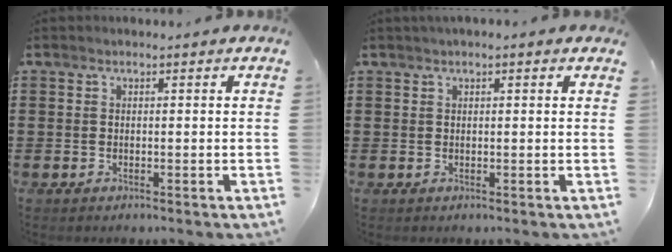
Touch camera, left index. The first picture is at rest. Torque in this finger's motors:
{"motor_torque": [1.12, -1.02, 0.33, 0.04]}